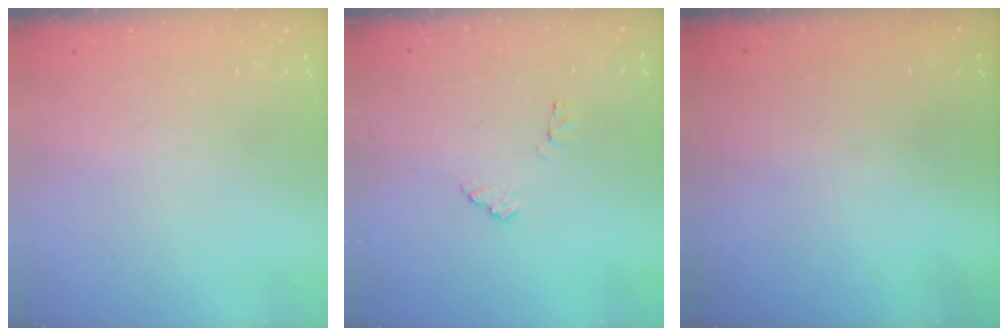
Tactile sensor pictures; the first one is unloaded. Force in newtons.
{"total": 5.4, "press": 5.4, "slide": 0.3}
{"total": 3.0, "press": 3.0, "slide": 0.1}